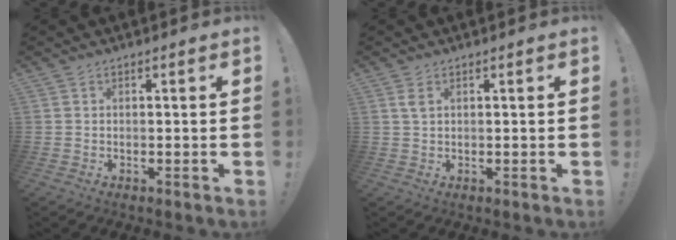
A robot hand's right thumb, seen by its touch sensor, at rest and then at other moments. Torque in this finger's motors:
{"motor_torque": [0.09, 0.51, 0.32, -0.10, 0.00]}